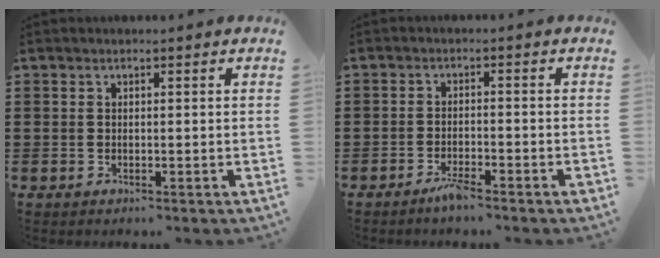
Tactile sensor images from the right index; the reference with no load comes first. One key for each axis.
{"total": 2.7, "fx": -2.2, "fy": 0.2, "fz": 1.6, "tx": -0.034, "ty": 0.000, "tz": -0.041}